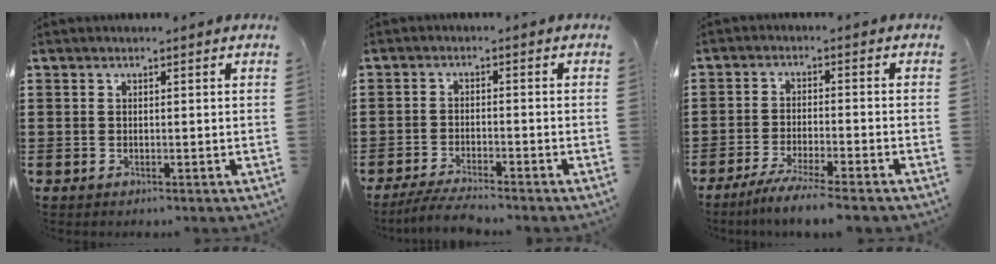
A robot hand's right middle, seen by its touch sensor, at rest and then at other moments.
{"total": 3.7, "force": [-3.4, 0.0, 1.4], "torque": [-0.029, -0.007, -0.068]}
{"total": 4.5, "force": [-4.0, -0.3, 1.9], "torque": [-0.044, -0.015, -0.080]}